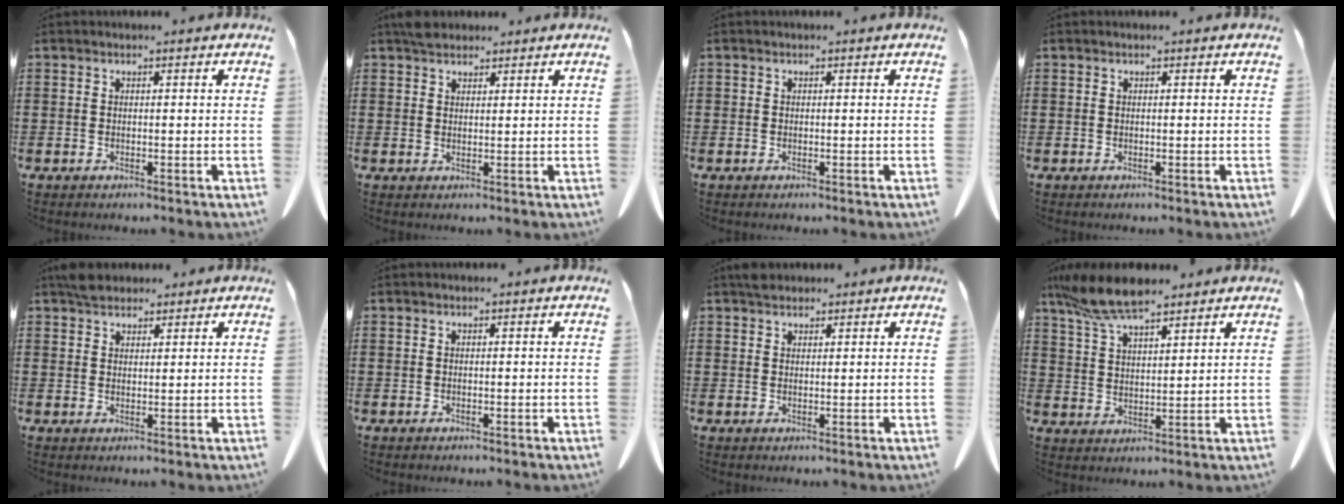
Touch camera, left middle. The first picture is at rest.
{"total": 2.3, "force": [2.0, 0.9, 0.5], "torque": [-0.016, 0.005, 0.040]}
{"total": 0.0}
{"total": 0.0}
{"total": 2.8, "force": [2.4, 1.1, 0.7], "torque": [-0.020, 0.006, 0.047]}
{"total": 0.0}
{"total": 1.8, "force": [1.6, 0.8, 0.3], "torque": [-0.011, 0.003, 0.031]}
{"total": 8.8, "force": [7.1, 2.0, 4.8], "torque": [-0.112, -0.013, 0.133]}